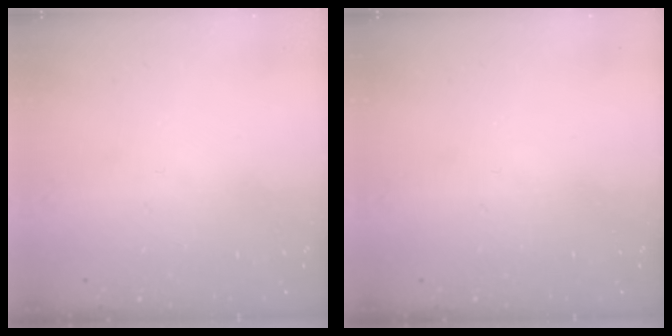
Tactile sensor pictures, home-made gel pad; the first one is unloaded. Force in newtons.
{"total": 0.0}